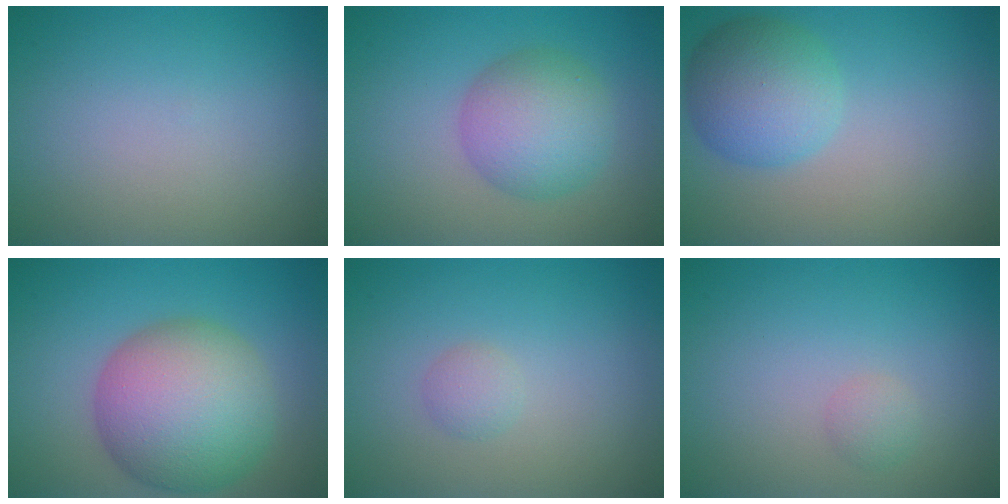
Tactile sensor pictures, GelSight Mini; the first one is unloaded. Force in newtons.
{"total": 5.6, "press": 5.6, "slide": 0.0}
{"total": 5.4, "press": 5.4, "slide": 0.3}
{"total": 10.4, "press": 10.4, "slide": 0.2}
{"total": 1.1, "press": 1.1, "slide": 0.0}
{"total": 1.1, "press": 1.1, "slide": 0.0}